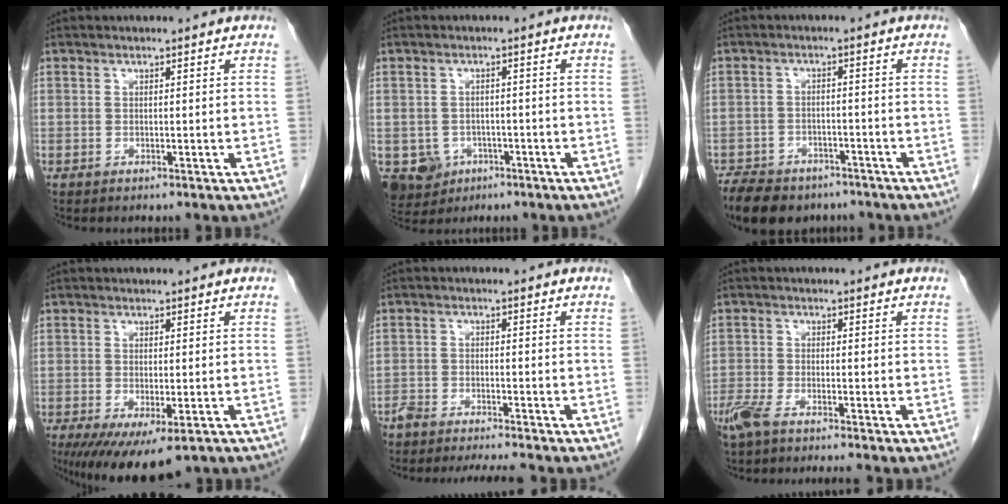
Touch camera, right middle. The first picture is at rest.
{"total": 6.5, "force": [-3.2, 5.4, 1.7], "torque": [-0.038, 0.003, -0.042]}
{"total": 11.7, "force": [-8.9, 5.9, 4.6], "torque": [-0.091, -0.003, -0.132]}
{"total": 10.9, "force": [-7.1, 3.4, 7.5], "torque": [-0.117, -0.027, -0.102]}
{"total": 7.8, "force": [-7.1, 0.2, 3.2], "torque": [-0.045, -0.008, -0.114]}
{"total": 5.5, "force": [-4.5, 0.3, 3.2], "torque": [-0.061, -0.014, -0.083]}